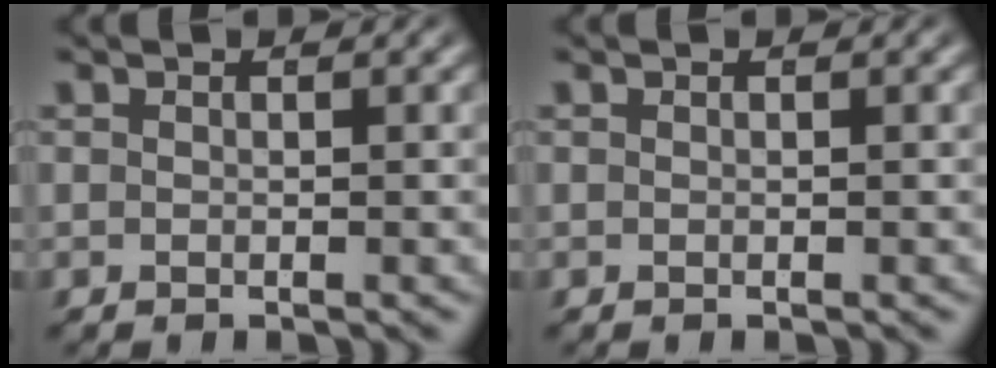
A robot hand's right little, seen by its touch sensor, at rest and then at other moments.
{"total": 0.0}